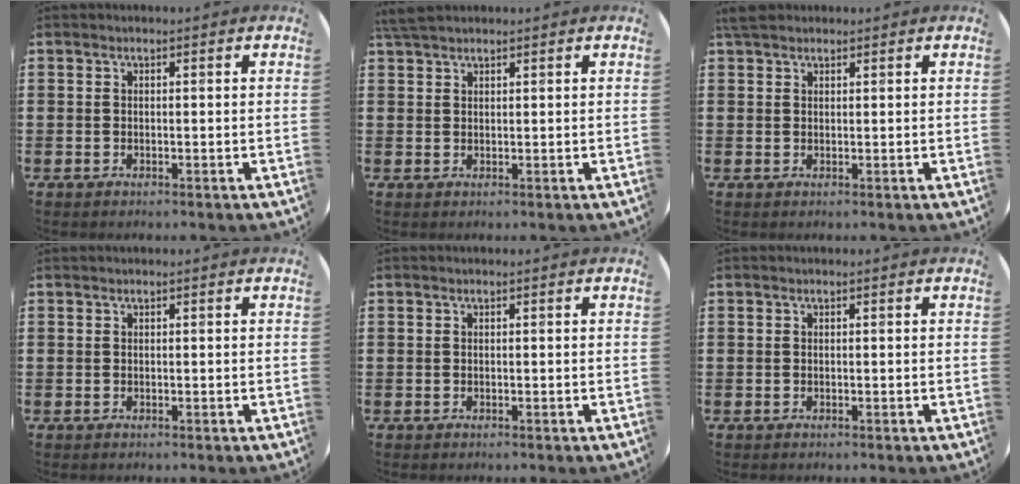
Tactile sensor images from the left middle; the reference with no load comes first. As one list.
[{"total": 2.2, "force": [2.0, 0.5, 0.8], "torque": [-0.019, 0.005, 0.037]}, {"total": 2.0, "force": [1.7, 0.8, 0.7], "torque": [-0.008, 0.005, 0.030]}, {"total": 0.0}, {"total": 0.0}, {"total": 0.0}]